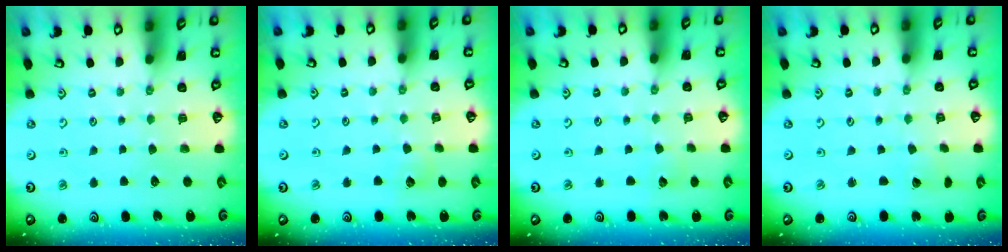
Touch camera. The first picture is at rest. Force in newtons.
{"total": 3.5, "press": 3.4, "slide": 0.5}
{"total": 2.8, "press": 2.8, "slide": 0.2}
{"total": 1.6, "press": 1.6, "slide": 0.0}